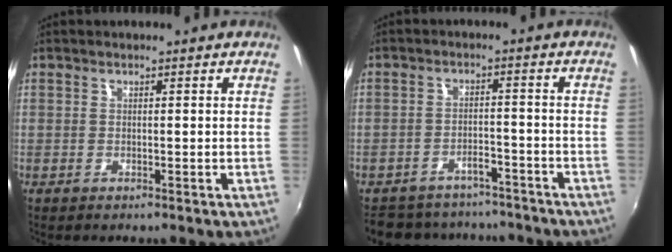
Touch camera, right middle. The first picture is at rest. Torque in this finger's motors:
{"motor_torque": [0.10, -0.20, 0.06, 0.02]}